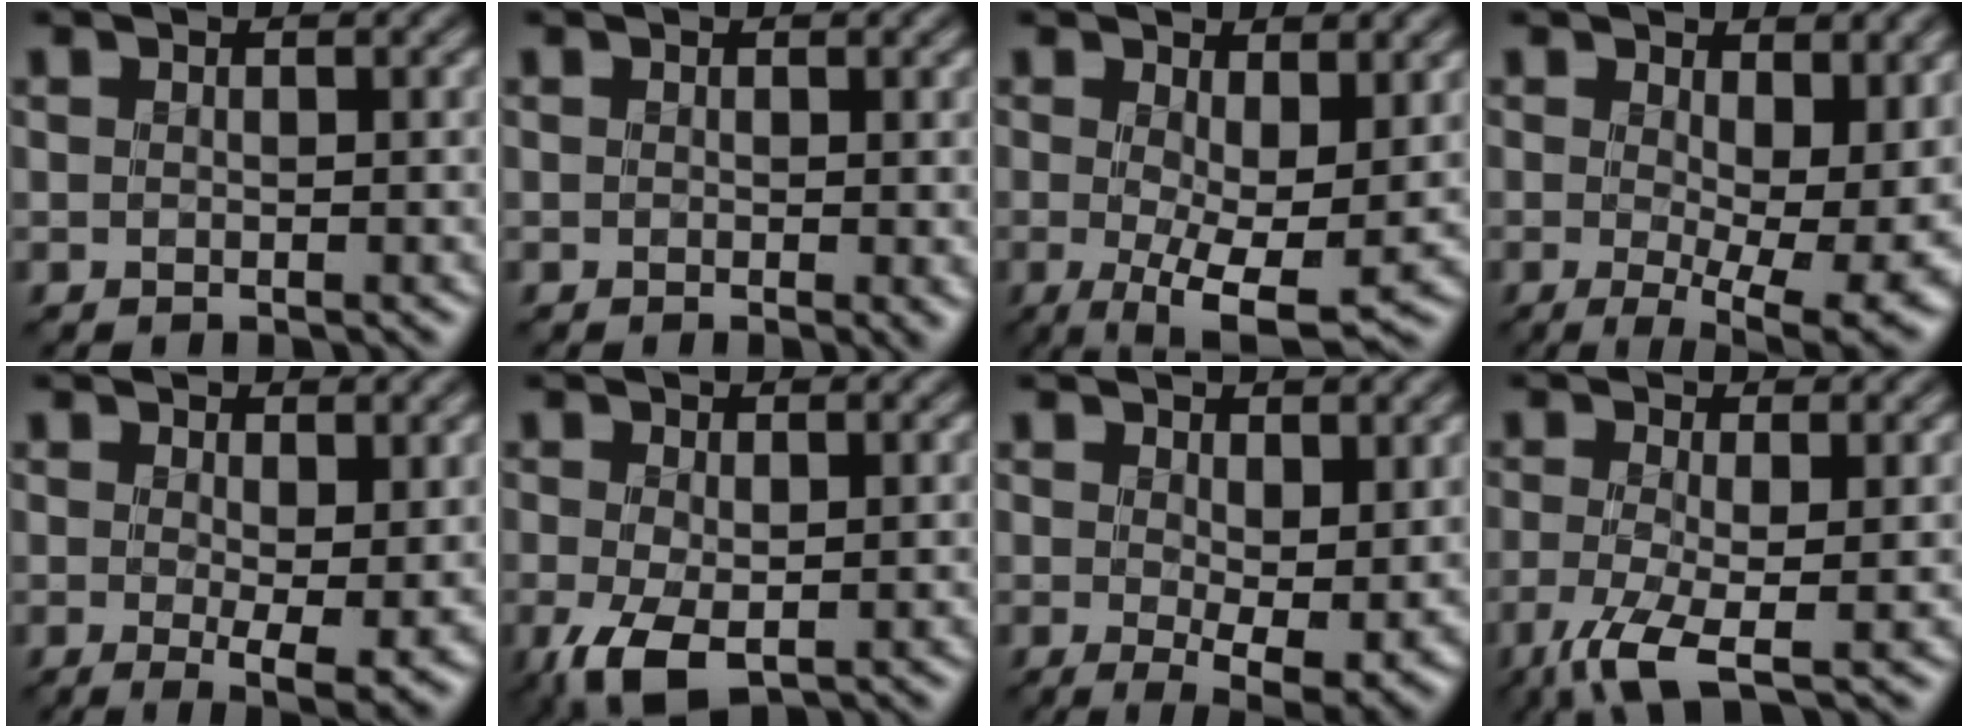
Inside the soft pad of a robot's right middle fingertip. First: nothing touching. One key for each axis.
{"total": 1.0, "fx": 0.2, "fy": 0.0, "fz": 1.0, "tx": -0.011, "ty": -0.003, "tz": 0.001}
{"total": 6.7, "fx": -0.2, "fy": 2.0, "fz": 6.4, "tx": -0.106, "ty": -0.016, "tz": -0.002}
{"total": 10.1, "fx": 0.8, "fy": 4.0, "fz": 9.2, "tx": -0.120, "ty": -0.021, "tz": 0.024}
{"total": 4.4, "fx": 0.5, "fy": 1.1, "fz": 4.2, "tx": -0.063, "ty": -0.017, "tz": 0.012}
{"total": 4.1, "fx": -1.4, "fy": 2.0, "fz": 3.2, "tx": -0.083, "ty": -0.013, "tz": -0.024}
{"total": 5.5, "fx": 0.7, "fy": 2.0, "fz": 5.1, "tx": -0.082, "ty": -0.017, "tz": 0.018}
{"total": 4.6, "fx": -2.2, "fy": 1.0, "fz": 3.9, "tx": -0.090, "ty": -0.012, "tz": -0.048}